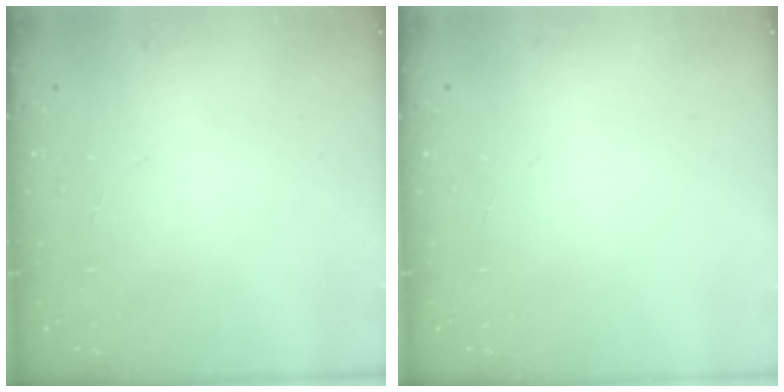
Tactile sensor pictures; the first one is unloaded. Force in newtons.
{"total": 0.0}